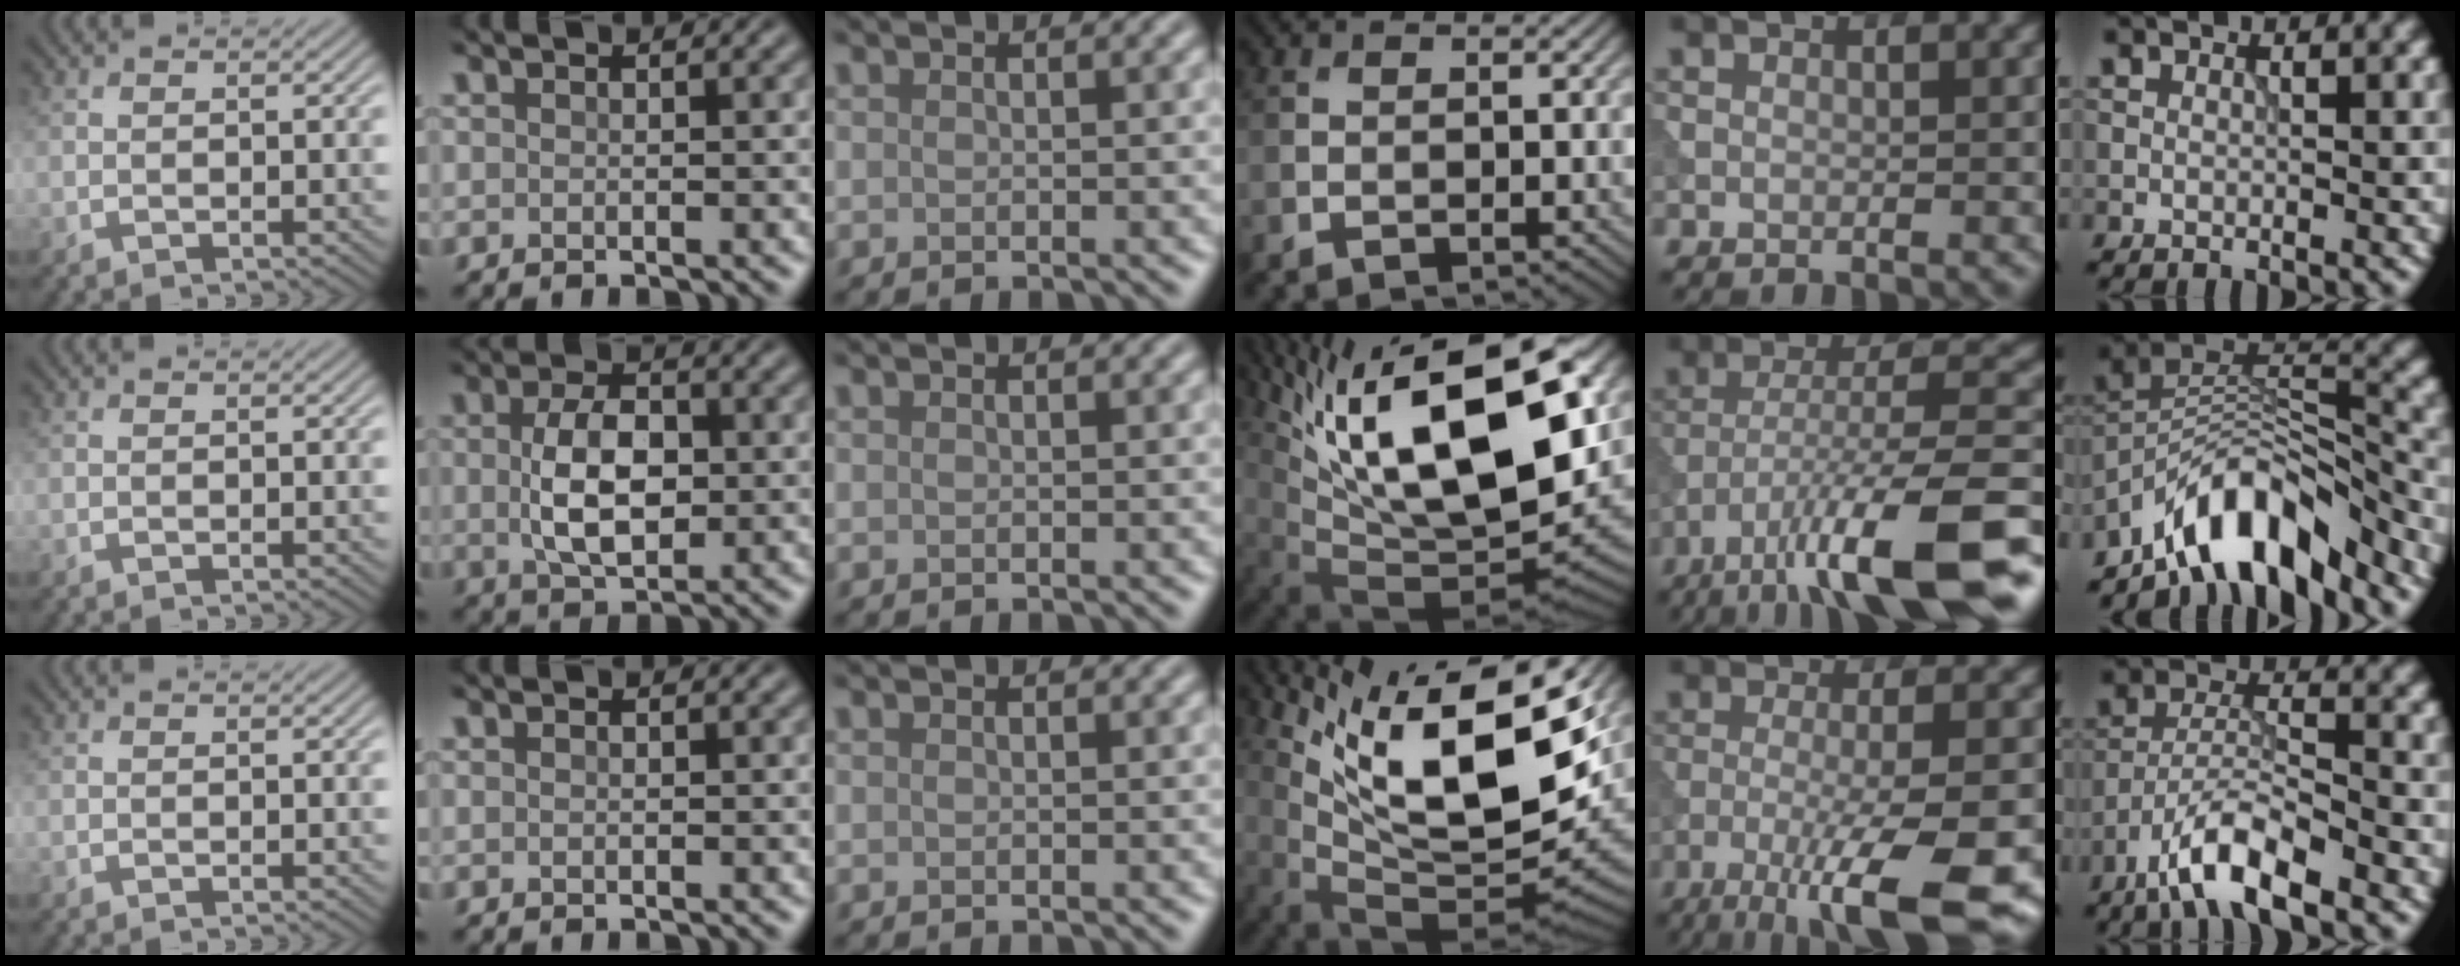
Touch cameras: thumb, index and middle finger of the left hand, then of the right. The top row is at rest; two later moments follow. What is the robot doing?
{"motion": "dispense", "object": "syringe"}